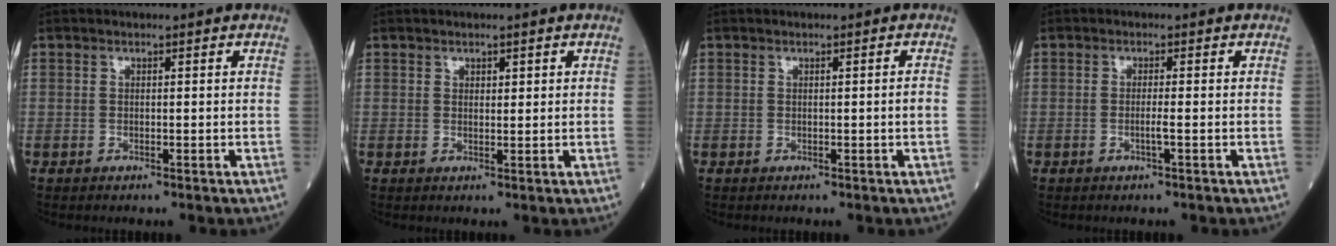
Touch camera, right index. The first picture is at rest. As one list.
[{"total": 1.3, "force": [0.7, 0.7, 0.8], "torque": [-0.012, -0.001, 0.011]}, {"total": 0.8, "force": [-0.2, -0.2, 0.8], "torque": [-0.013, -0.002, 0.000]}, {"total": 1.6, "force": [-0.5, -0.2, 1.5], "torque": [-0.029, -0.001, -0.011]}]